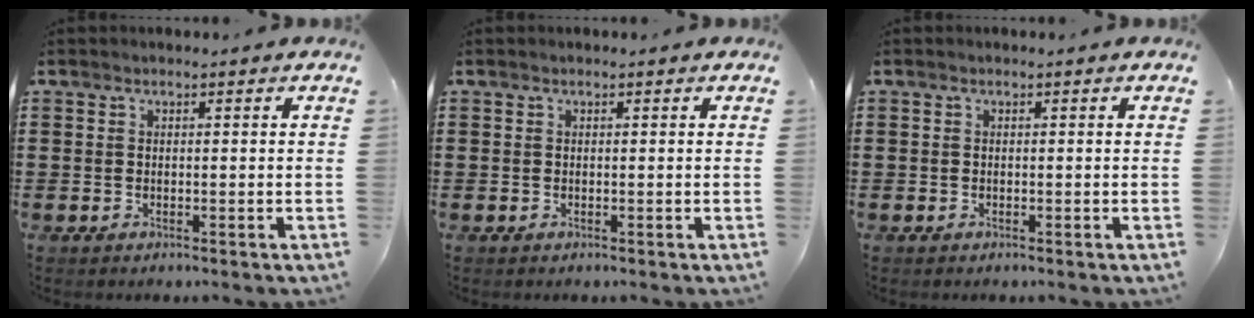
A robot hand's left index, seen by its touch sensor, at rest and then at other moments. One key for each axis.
{"total": 0.0}
{"total": 0.0}